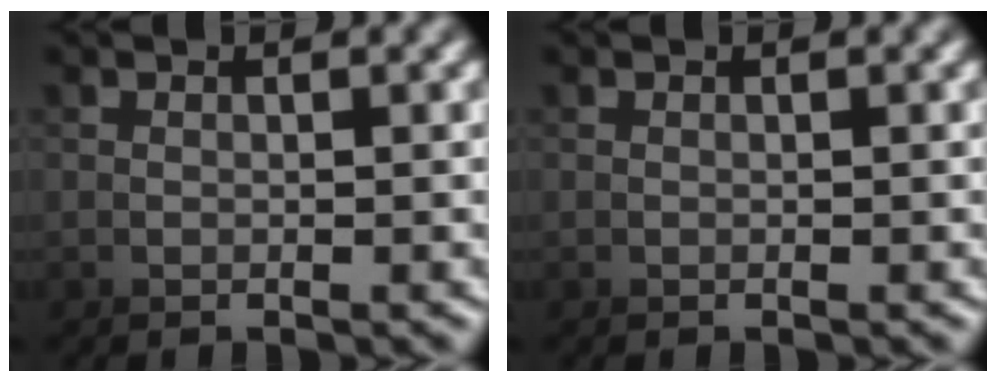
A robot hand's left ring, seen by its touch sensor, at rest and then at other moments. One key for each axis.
{"total": 0.0}